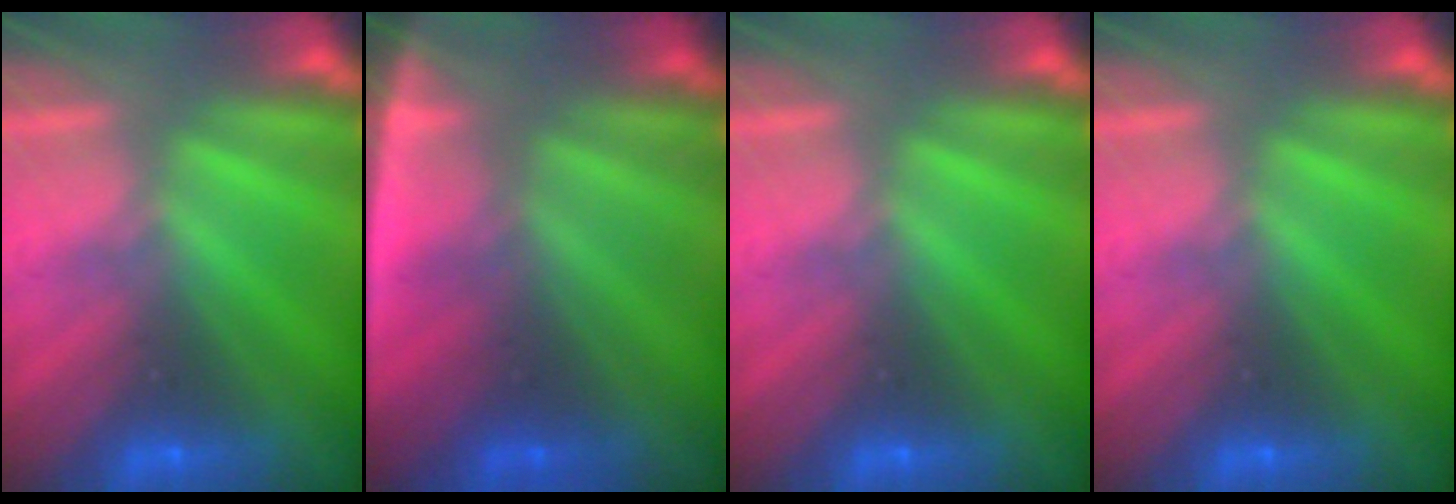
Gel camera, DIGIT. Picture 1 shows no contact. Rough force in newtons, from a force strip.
{"total": 4.6}
{"total": 0.0}
{"total": 0.0}